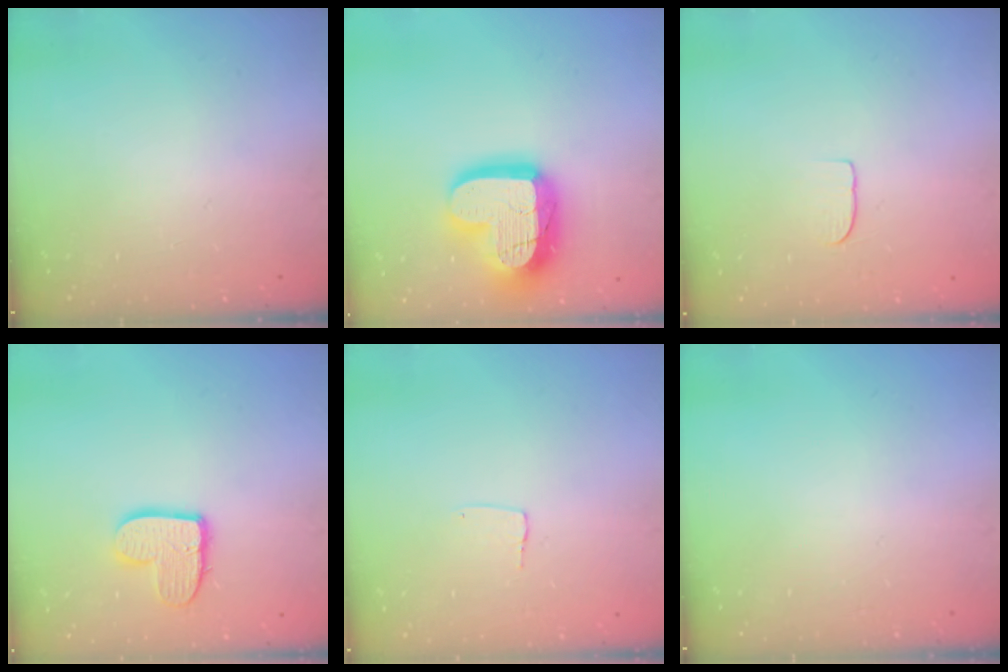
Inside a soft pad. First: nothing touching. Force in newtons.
{"total": 21.7, "press": 21.6, "slide": 1.9}
{"total": 5.0, "press": 4.9, "slide": 0.4}
{"total": 10.9, "press": 10.8, "slide": 0.7}
{"total": 3.7, "press": 3.7, "slide": 0.1}
{"total": 0.0}